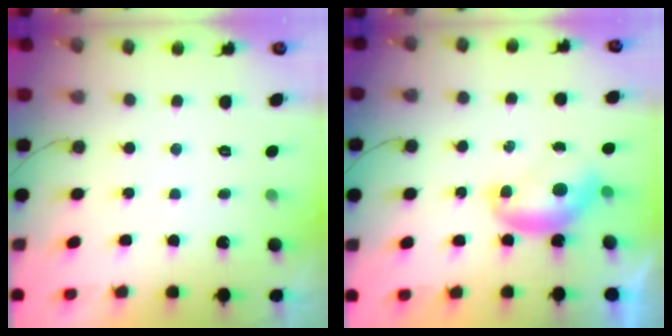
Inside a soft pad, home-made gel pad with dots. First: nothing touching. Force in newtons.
{"total": 7.8, "press": 7.8, "slide": 0.2}